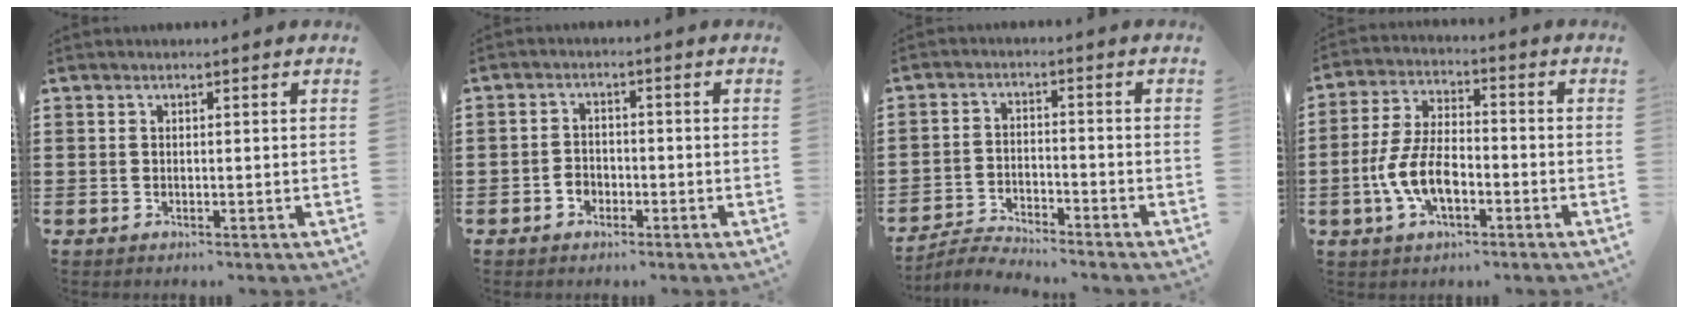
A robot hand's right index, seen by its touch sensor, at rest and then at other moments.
{"total": 2.2, "force": [-1.3, 1.6, 0.6], "torque": [-0.018, 0.000, -0.029]}
{"total": 4.0, "force": [-4.0, 0.1, 0.2], "torque": [-0.014, 0.001, -0.086]}
{"total": 8.2, "force": [-2.8, 3.9, 6.6], "torque": [-0.152, -0.002, -0.058]}